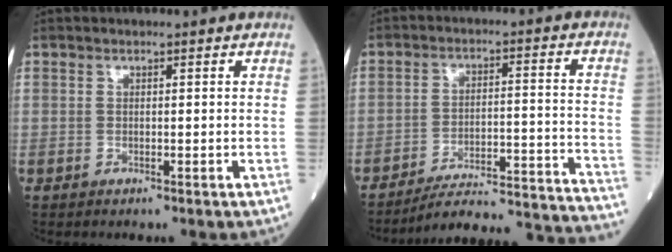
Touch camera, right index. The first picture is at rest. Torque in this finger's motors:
{"motor_torque": [-0.43, -0.43, -0.03, -0.01]}